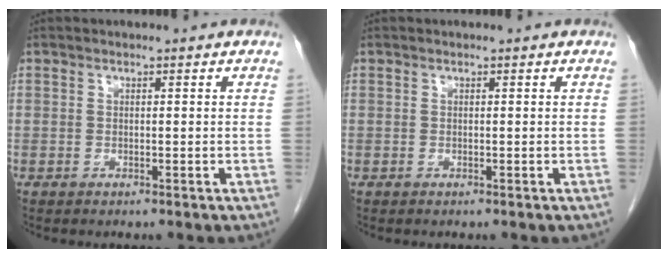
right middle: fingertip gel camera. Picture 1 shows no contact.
{"total": 0.0}